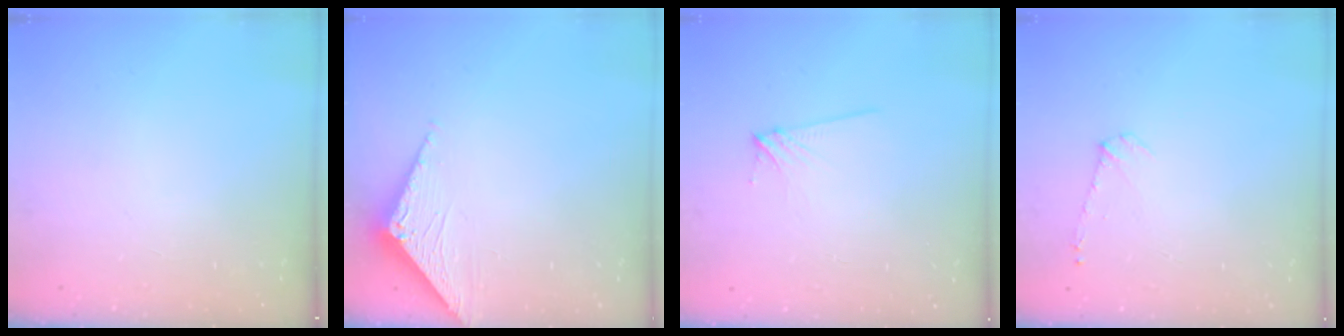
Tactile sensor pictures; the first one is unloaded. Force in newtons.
{"total": 3.3, "press": 3.3, "slide": 0.3}
{"total": 6.5, "press": 6.4, "slide": 0.7}
{"total": 6.1, "press": 6.0, "slide": 0.8}